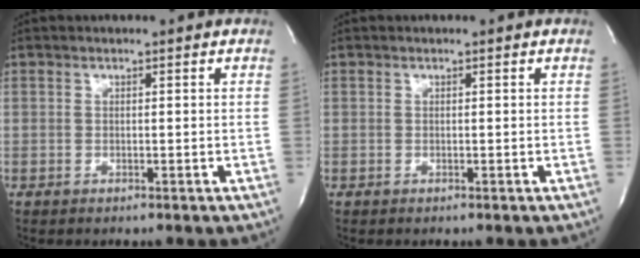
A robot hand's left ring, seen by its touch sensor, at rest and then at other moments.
{"total": 0.0}